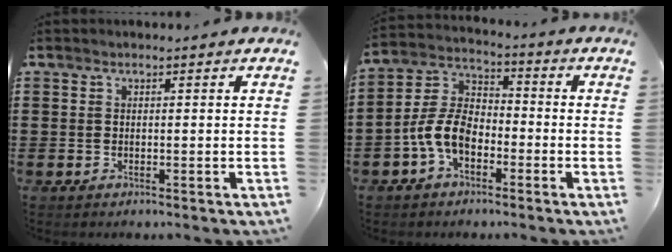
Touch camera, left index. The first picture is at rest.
{"total": 7.7, "force": [-3.8, 4.4, 5.0], "torque": [-0.131, 0.001, -0.083]}